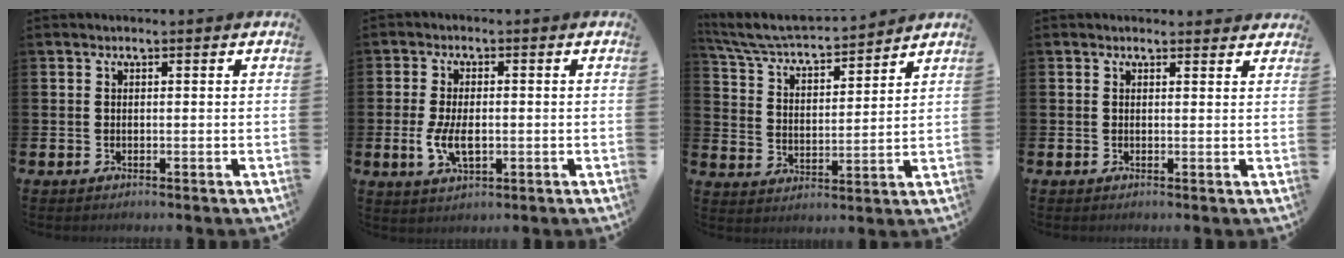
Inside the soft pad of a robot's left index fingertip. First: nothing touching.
{"total": 4.9, "force": [-0.4, 2.7, 4.2], "torque": [-0.074, 0.001, -0.010]}
{"total": 5.9, "force": [5.6, 1.0, 1.6], "torque": [-0.064, -0.044, 0.091]}
{"total": 1.0, "force": [1.0, 0.2, 0.0], "torque": [0.006, -0.003, 0.017]}